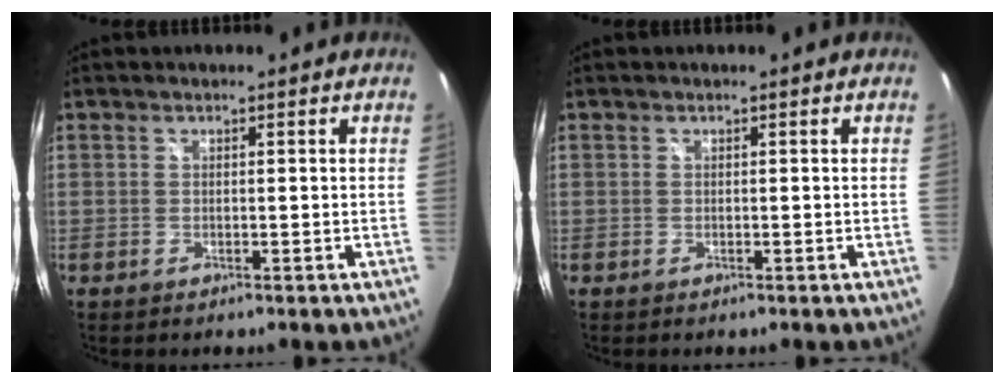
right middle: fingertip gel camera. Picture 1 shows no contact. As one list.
[{"total": 0.0}]